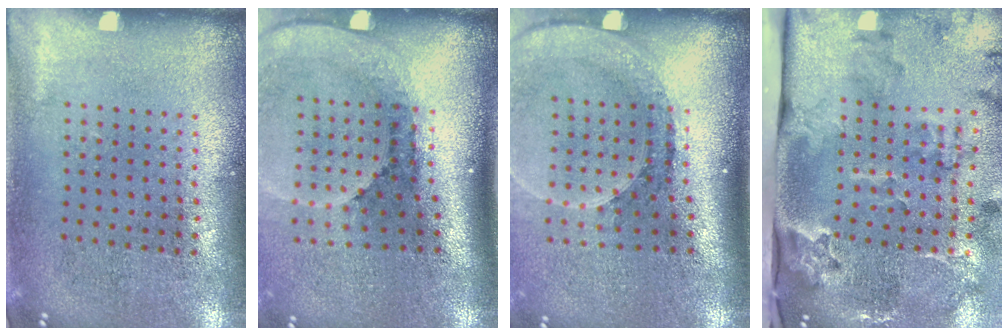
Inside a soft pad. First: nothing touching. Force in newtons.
{"total": 2.7, "press": 1.8, "slide": 2.0}
{"total": 2.6, "press": 1.9, "slide": 1.8}
{"total": 3.8, "press": 2.6, "slide": 2.7}